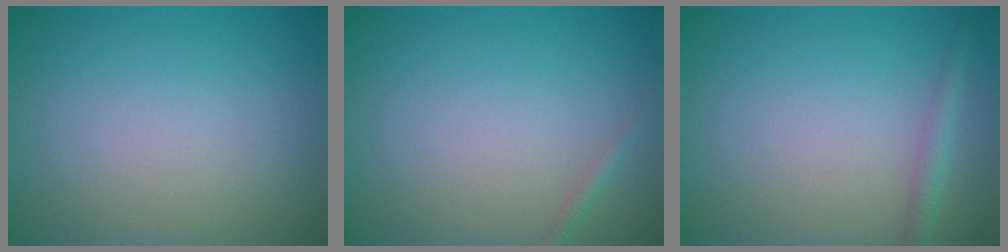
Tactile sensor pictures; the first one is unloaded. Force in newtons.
{"total": 0.8, "press": 0.7, "slide": 0.1}
{"total": 1.6, "press": 1.6, "slide": 0.1}